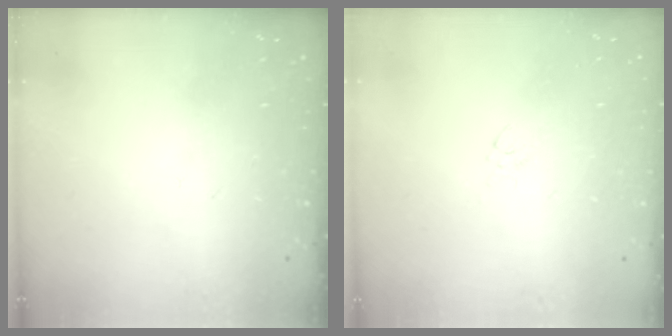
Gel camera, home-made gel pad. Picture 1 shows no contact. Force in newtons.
{"total": 2.7, "press": 2.5, "slide": 0.9}